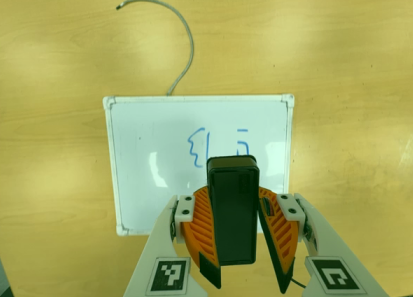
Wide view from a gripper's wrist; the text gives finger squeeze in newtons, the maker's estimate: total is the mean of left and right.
{"total": 8.7, "left": 9.3, "right": 8.2}